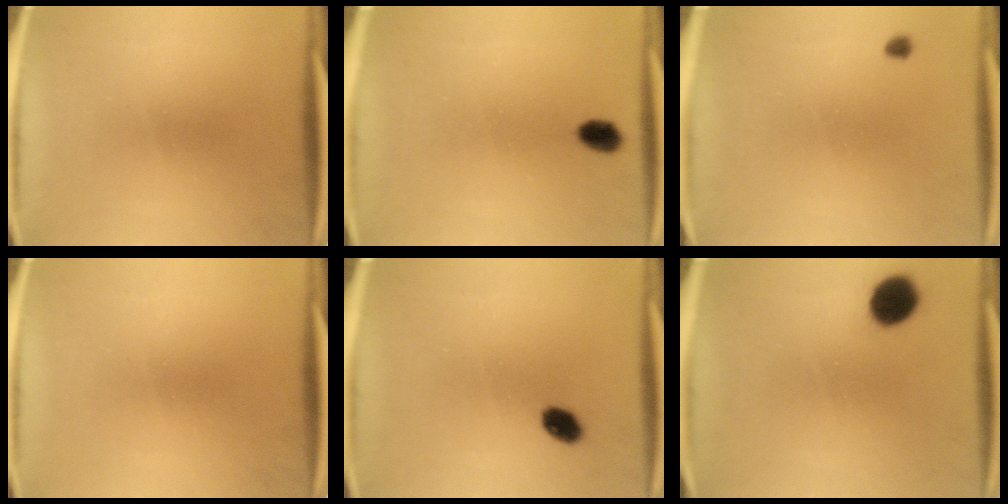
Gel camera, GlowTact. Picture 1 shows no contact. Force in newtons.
{"total": 3.5}
{"total": 0.9}
{"total": 0.0}
{"total": 3.5}
{"total": 7.8}